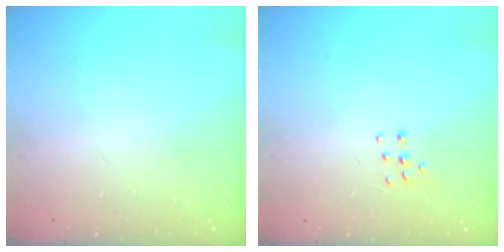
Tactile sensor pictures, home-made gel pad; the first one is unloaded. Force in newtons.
{"total": 4.4, "press": 4.3, "slide": 0.9}